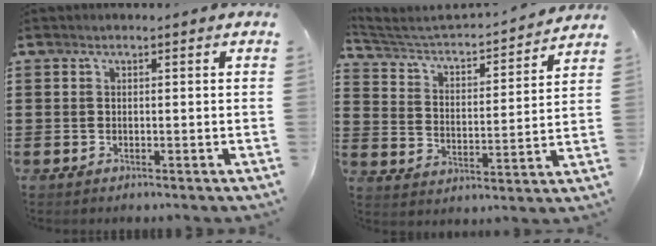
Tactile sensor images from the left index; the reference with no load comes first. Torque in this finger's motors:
{"motor_torque": [0.54, 0.49, 0.00, -0.01]}